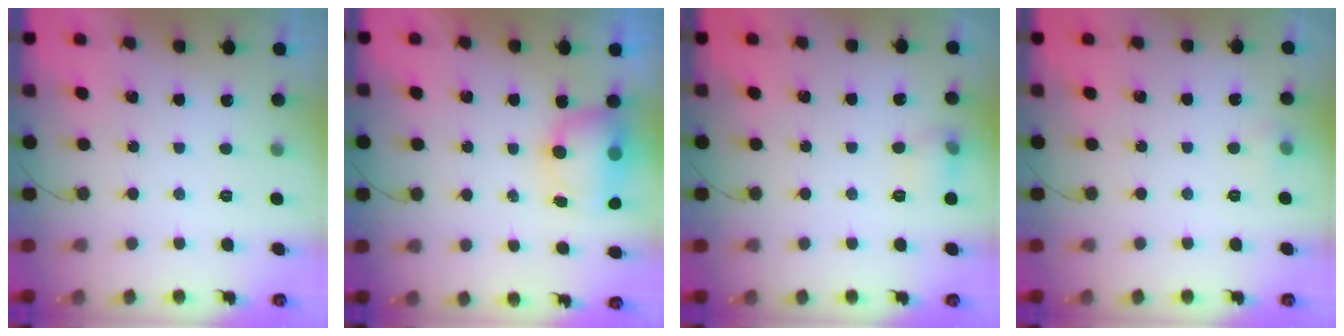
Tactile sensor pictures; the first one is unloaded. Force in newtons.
{"total": 8.9, "press": 8.6, "slide": 2.4}
{"total": 6.6, "press": 6.4, "slide": 1.5}
{"total": 4.8, "press": 3.8, "slide": 2.8}